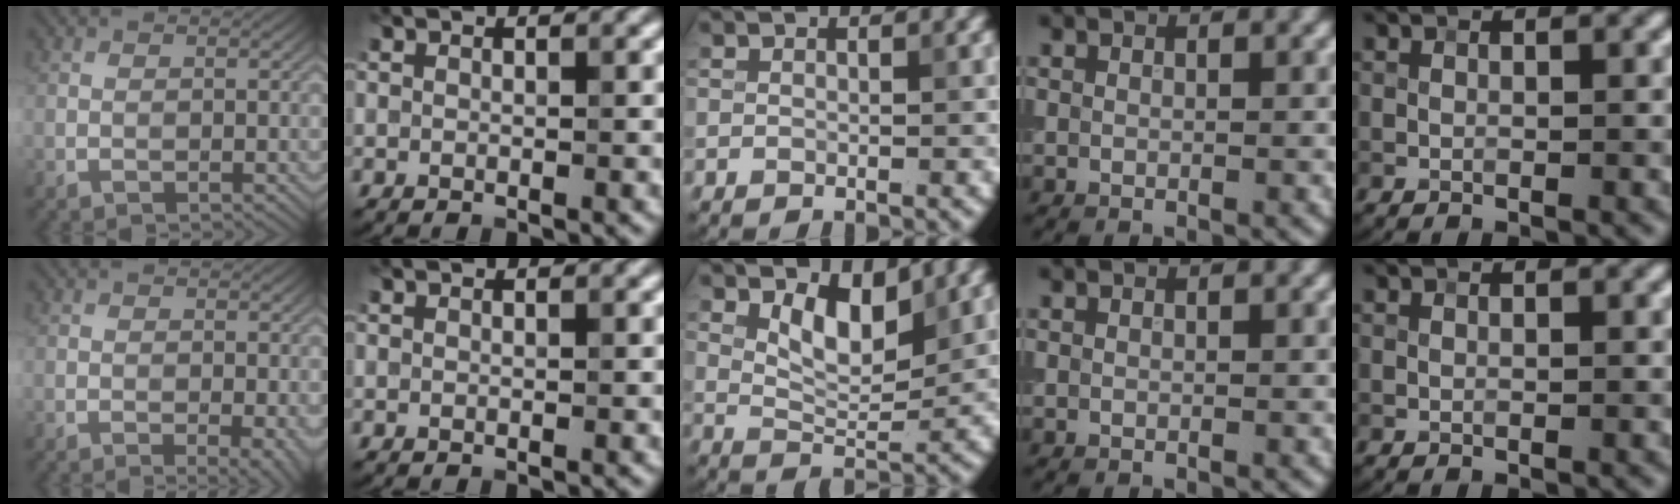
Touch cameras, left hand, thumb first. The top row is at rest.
{"thumb": {"total": 2.5, "force": [-0.7, 0.5, 2.3], "torque": [-0.033, -0.005, -0.009]}, "middle": {"total": 4.0, "force": [2.0, 1.8, 3.0], "torque": [-0.056, -0.006, 0.035]}}